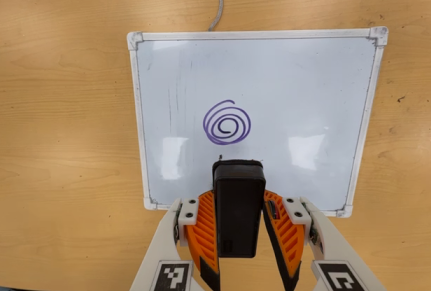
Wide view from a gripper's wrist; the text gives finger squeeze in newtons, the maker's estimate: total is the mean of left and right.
{"total": 4.2, "left": 3.1, "right": 5.4}